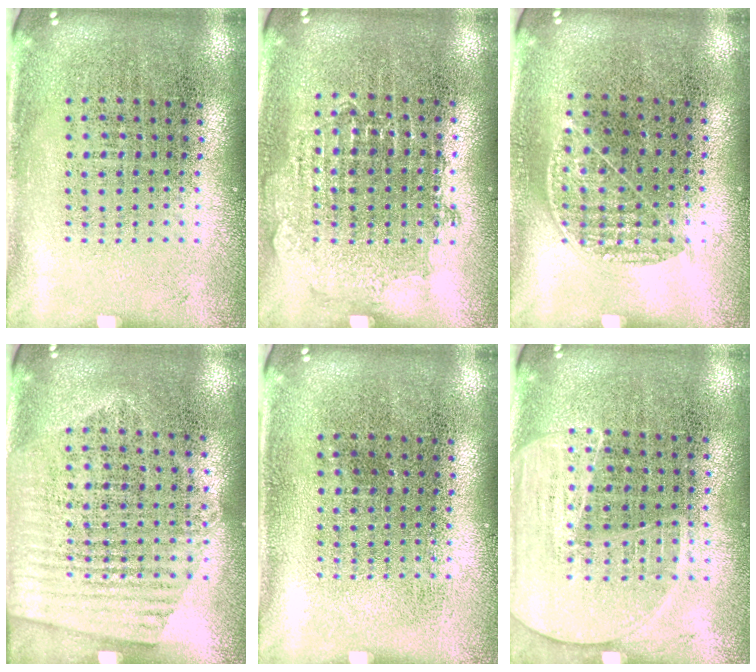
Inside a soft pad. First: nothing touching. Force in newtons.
{"total": 0.7, "press": 0.7, "slide": 0.2}
{"total": 0.8, "press": 0.7, "slide": 0.5}
{"total": 1.5, "press": 1.2, "slide": 0.8}
{"total": 0.0}
{"total": 1.6, "press": 1.4, "slide": 0.8}